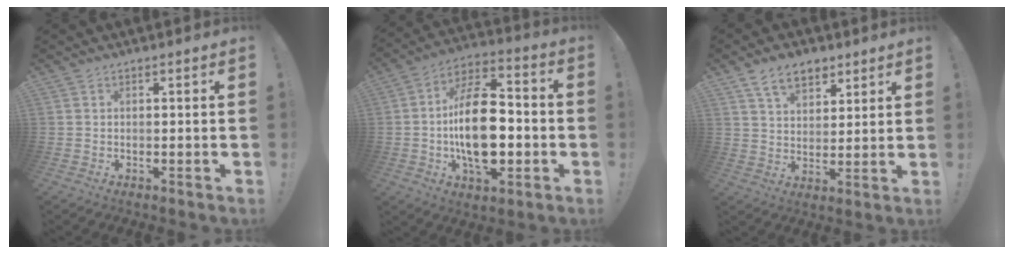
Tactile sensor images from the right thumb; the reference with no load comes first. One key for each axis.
{"total": 20.9, "fx": -2.8, "fy": 11.8, "fz": 17.0, "tx": -0.305, "ty": 0.010, "tz": -0.047}
{"total": 9.8, "fx": 6.2, "fy": 5.8, "fz": 4.9, "tx": -0.077, "ty": -0.023, "tz": 0.118}